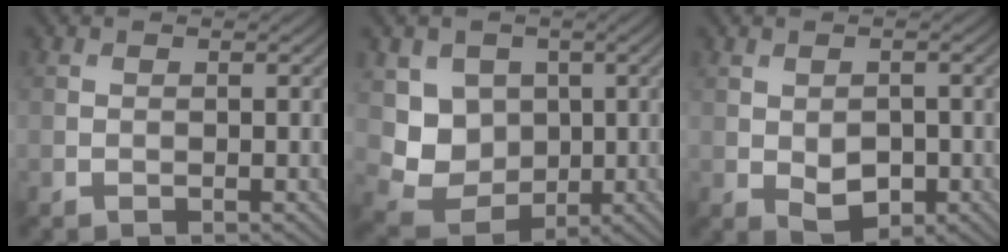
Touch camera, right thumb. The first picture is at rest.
{"total": 6.7, "force": [1.0, 6.0, 2.9], "torque": [-0.077, -0.023, 0.017]}
{"total": 3.9, "force": [-1.0, 2.5, 2.9], "torque": [-0.052, -0.010, -0.012]}